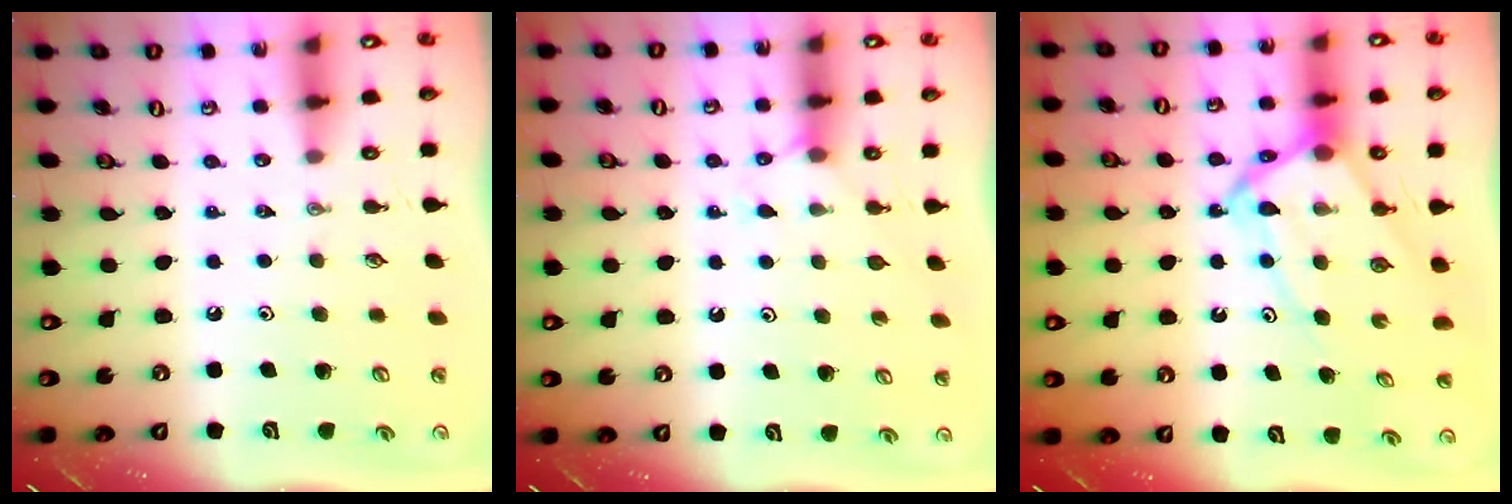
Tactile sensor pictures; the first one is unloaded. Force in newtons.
{"total": 5.2, "press": 5.2, "slide": 0.6}
{"total": 10.6, "press": 10.5, "slide": 0.9}